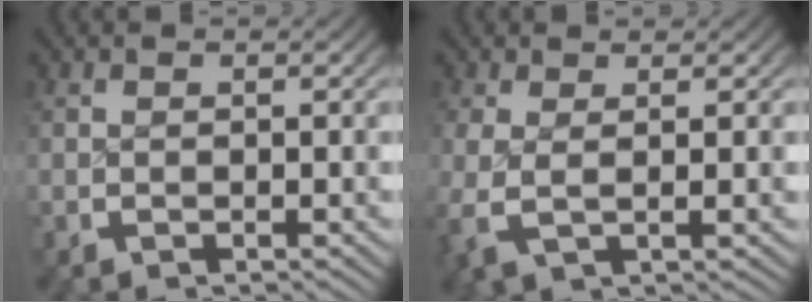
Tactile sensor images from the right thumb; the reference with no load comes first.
{"total": 3.0, "force": [0.3, 1.3, 2.7], "torque": [-0.075, -0.013, 0.016]}